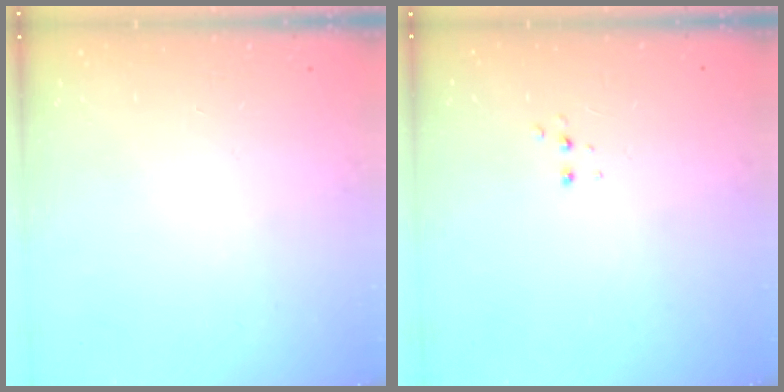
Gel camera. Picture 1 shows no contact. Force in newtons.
{"total": 2.7, "press": 2.7, "slide": 0.5}